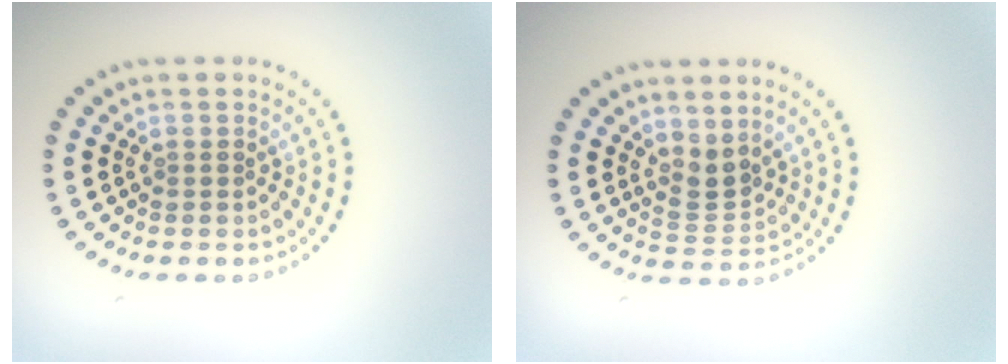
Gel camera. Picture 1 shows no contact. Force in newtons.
{"total": 2.2, "press": 1.5, "slide": 1.6}